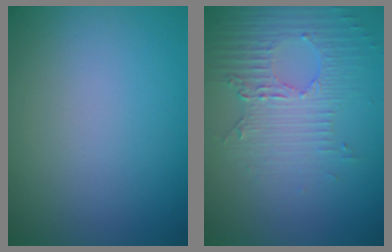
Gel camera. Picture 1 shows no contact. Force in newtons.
{"total": 3.9, "press": 2.9, "slide": 2.6}